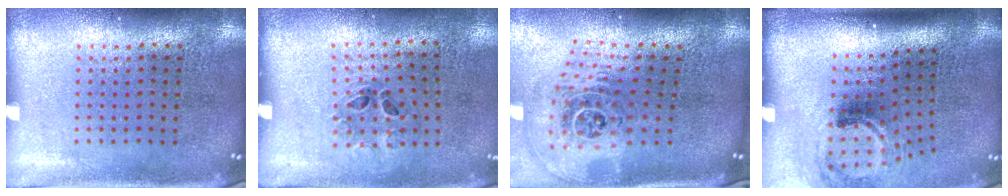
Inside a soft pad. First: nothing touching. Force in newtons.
{"total": 1.2, "press": 0.6, "slide": 1.0}
{"total": 2.5, "press": 1.8, "slide": 1.8}
{"total": 1.8, "press": 1.1, "slide": 1.4}